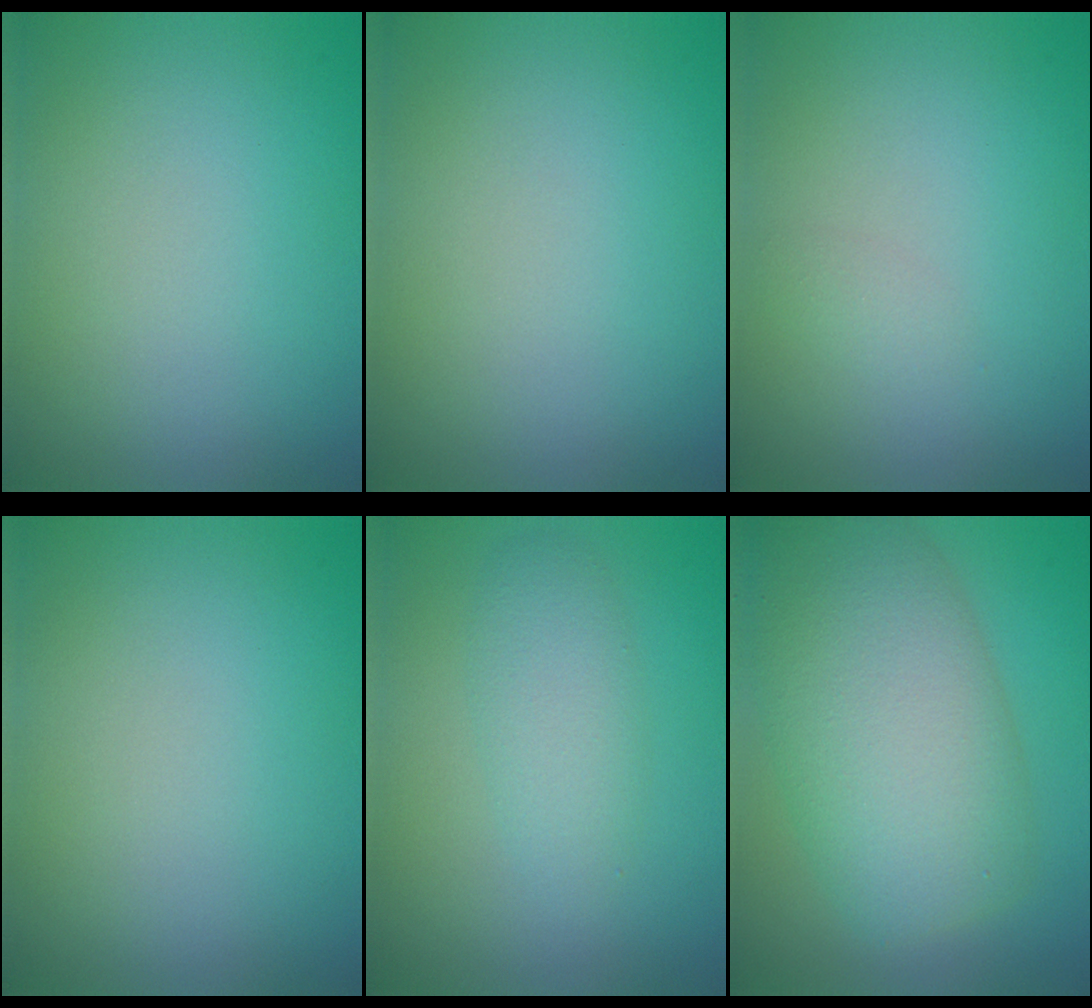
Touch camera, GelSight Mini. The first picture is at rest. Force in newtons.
{"total": 0.0}
{"total": 0.8, "press": 0.8, "slide": 0.0}
{"total": 0.0}
{"total": 2.9, "press": 2.9, "slide": 0.1}
{"total": 11.3, "press": 11.3, "slide": 0.8}